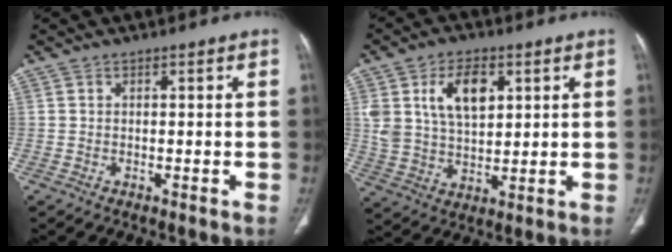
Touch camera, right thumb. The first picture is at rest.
{"total": 11.5, "force": [4.2, 6.9, 8.2], "torque": [-0.130, -0.010, 0.085]}